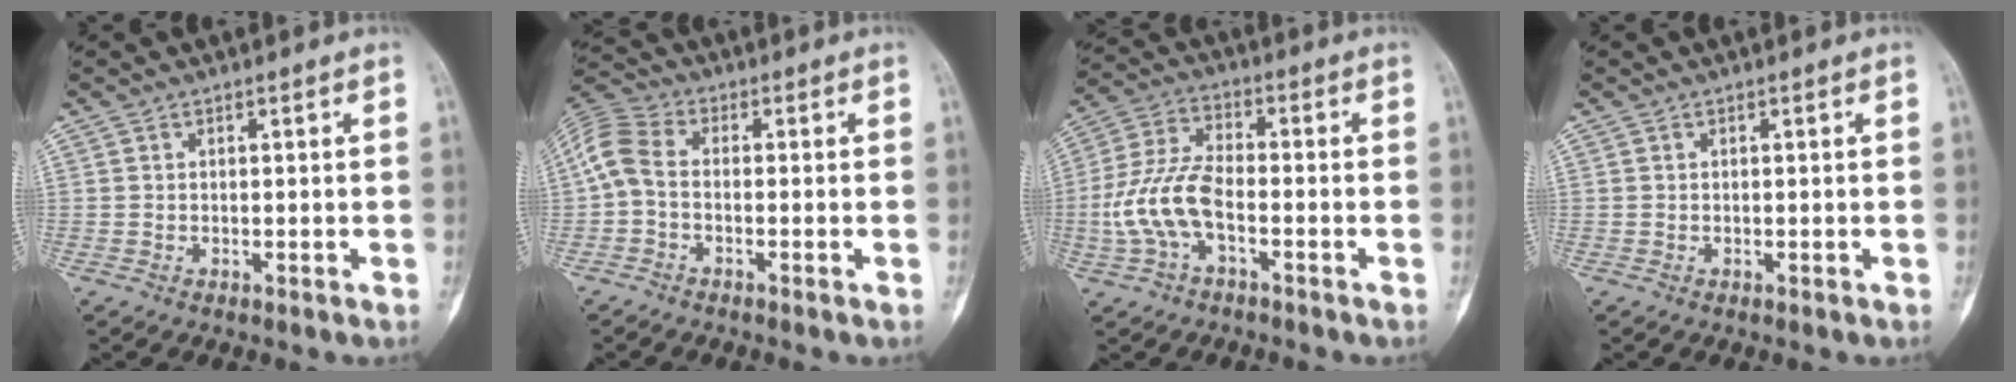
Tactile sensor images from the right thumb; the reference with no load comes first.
{"total": 6.4, "force": [-1.1, 3.7, 5.2], "torque": [-0.117, 0.019, -0.038]}
{"total": 10.7, "force": [-3.1, 5.2, 8.8], "torque": [-0.197, 0.032, -0.065]}
{"total": 0.0}